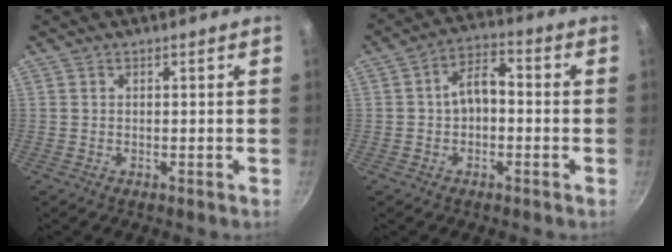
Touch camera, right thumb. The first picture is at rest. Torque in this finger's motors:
{"motor_torque": [-0.75, 0.46, 0.27, -0.35, 0.18]}